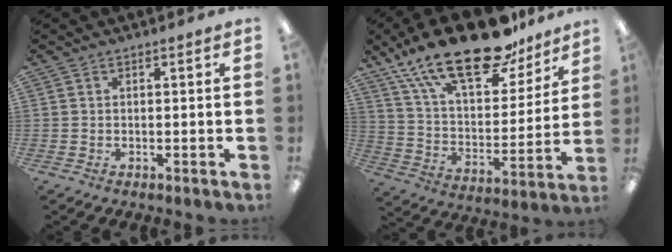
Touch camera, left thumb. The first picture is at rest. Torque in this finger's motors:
{"motor_torque": [0.67, 0.29, 1.58, -1.19, 0.15]}